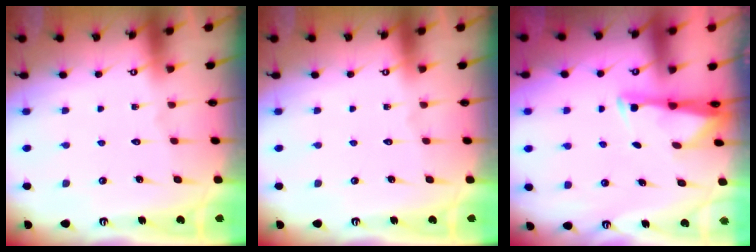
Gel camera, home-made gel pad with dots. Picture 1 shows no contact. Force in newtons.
{"total": 0.0}
{"total": 2.9, "press": 2.9, "slide": 0.4}